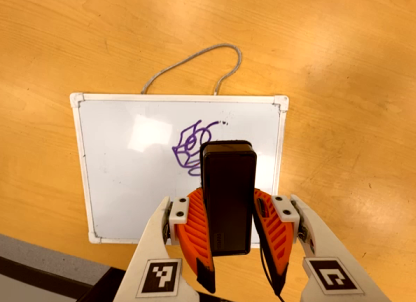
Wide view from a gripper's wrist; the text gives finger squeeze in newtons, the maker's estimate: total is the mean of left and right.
{"total": 5.9, "left": 5.4, "right": 6.5}